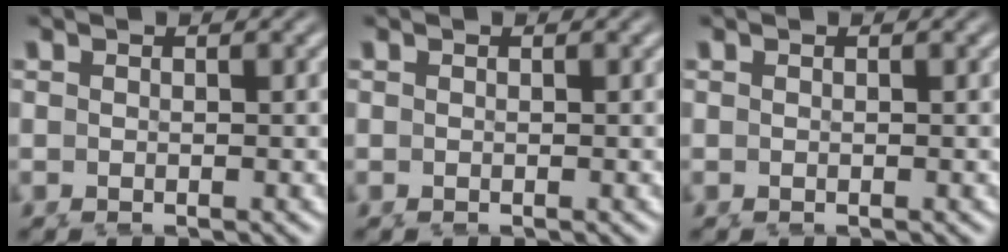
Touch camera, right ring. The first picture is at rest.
{"total": 0.0}
{"total": 0.0}